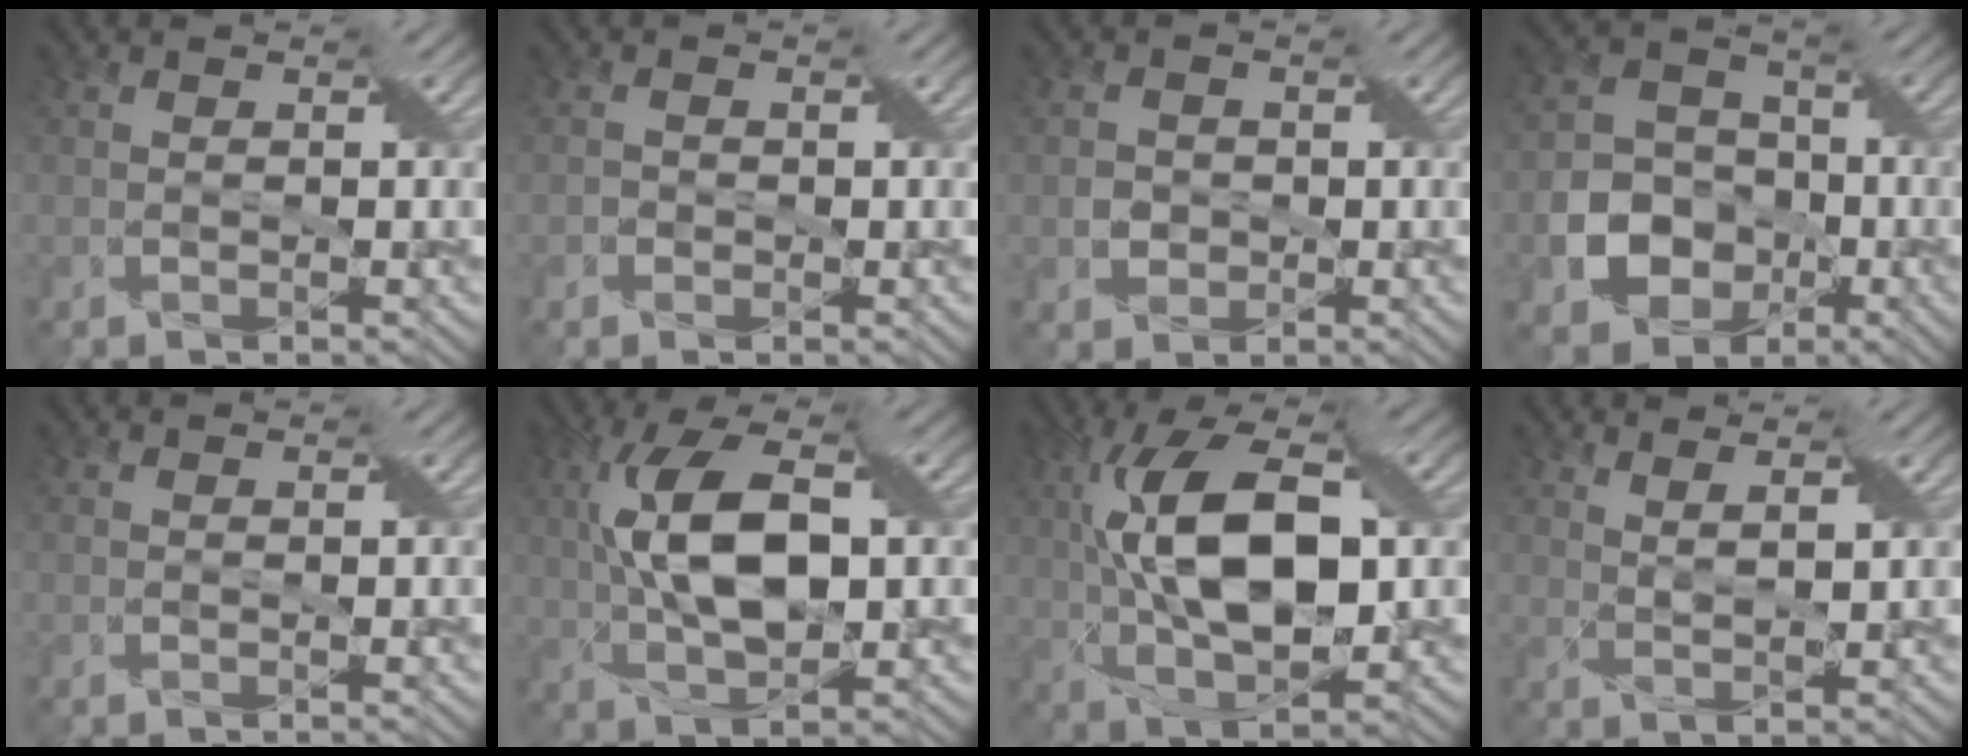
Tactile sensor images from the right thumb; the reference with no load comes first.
{"total": 0.9, "force": [-0.4, 0.8, -0.1], "torque": [0.004, -0.004, -0.007]}
{"total": 2.0, "force": [-0.4, 2.0, 0.3], "torque": [-0.006, -0.006, -0.007]}
{"total": 9.3, "force": [-3.3, 7.8, 3.7], "torque": [-0.084, -0.020, -0.075]}
{"total": 0.0}
{"total": 11.1, "force": [1.1, 5.3, 9.7], "torque": [-0.193, 0.013, 0.021]}
{"total": 13.8, "force": [1.3, 6.6, 12.0], "torque": [-0.233, 0.013, 0.023]}
{"total": 3.2, "force": [2.2, 0.5, 2.2], "torque": [-0.034, -0.007, 0.045]}